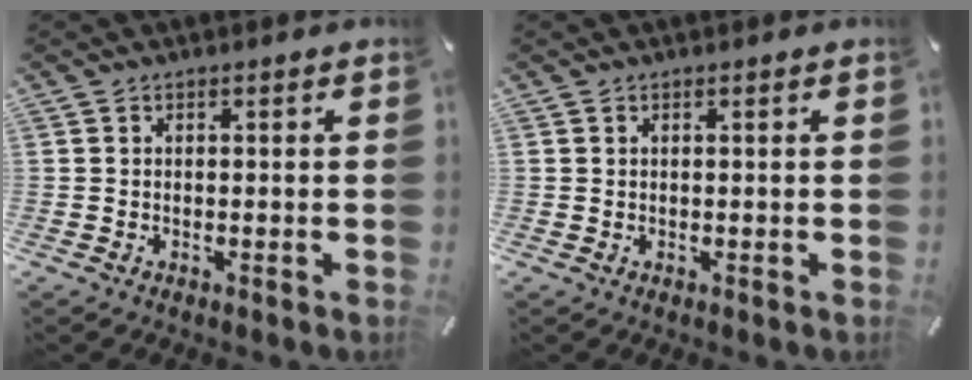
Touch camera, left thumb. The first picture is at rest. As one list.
[{"total": 0.0}]